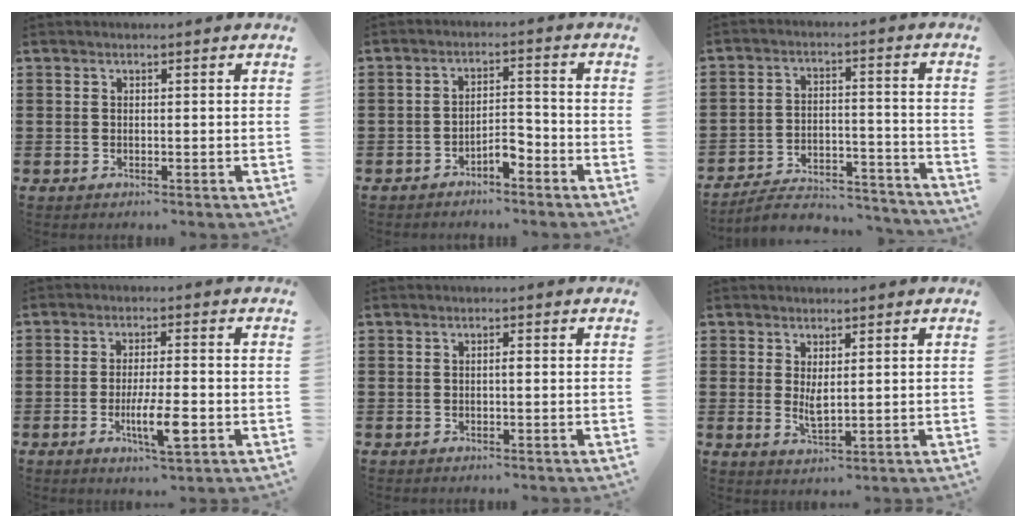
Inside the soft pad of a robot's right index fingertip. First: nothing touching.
{"total": 3.5, "force": [-2.7, 0.9, 2.0], "torque": [-0.037, 0.008, -0.053]}
{"total": 5.2, "force": [-4.9, 0.9, 1.4], "torque": [-0.031, 0.002, -0.100]}
{"total": 7.1, "force": [-2.5, 1.4, 6.5], "torque": [-0.117, -0.008, -0.042]}
{"total": 0.6, "force": [-0.1, 0.1, 0.6], "torque": [-0.012, -0.003, -0.001]}
{"total": 2.6, "force": [0.8, 0.7, 2.3], "torque": [-0.046, 0.000, 0.014]}